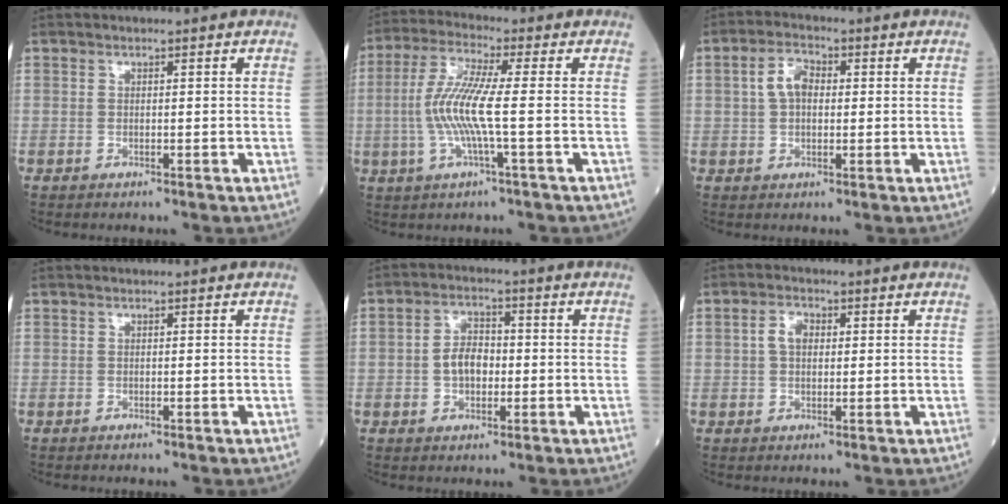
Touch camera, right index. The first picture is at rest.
{"total": 8.8, "force": [-0.9, 0.1, 8.8], "torque": [-0.185, 0.006, -0.027]}
{"total": 4.6, "force": [0.7, 2.8, 3.6], "torque": [-0.074, 0.015, 0.012]}
{"total": 0.0}
{"total": 4.9, "force": [-0.5, 3.1, 3.8], "torque": [-0.072, 0.013, -0.010]}
{"total": 3.1, "force": [0.7, 2.0, 2.3], "torque": [-0.046, 0.009, 0.013]}